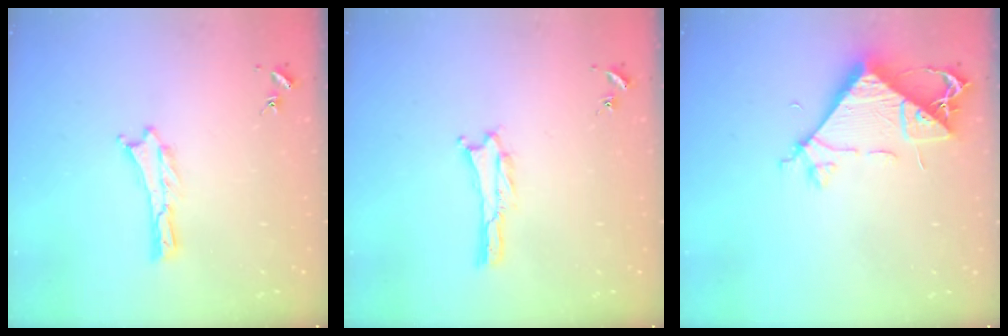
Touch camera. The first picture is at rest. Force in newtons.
{"total": 0.0}
{"total": 8.5, "press": 8.5, "slide": 0.7}